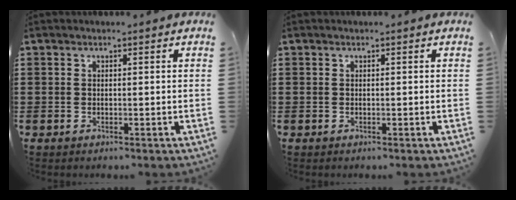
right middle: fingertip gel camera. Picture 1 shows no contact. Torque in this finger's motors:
{"motor_torque": [0.00, 0.00, 0.00, -0.01]}